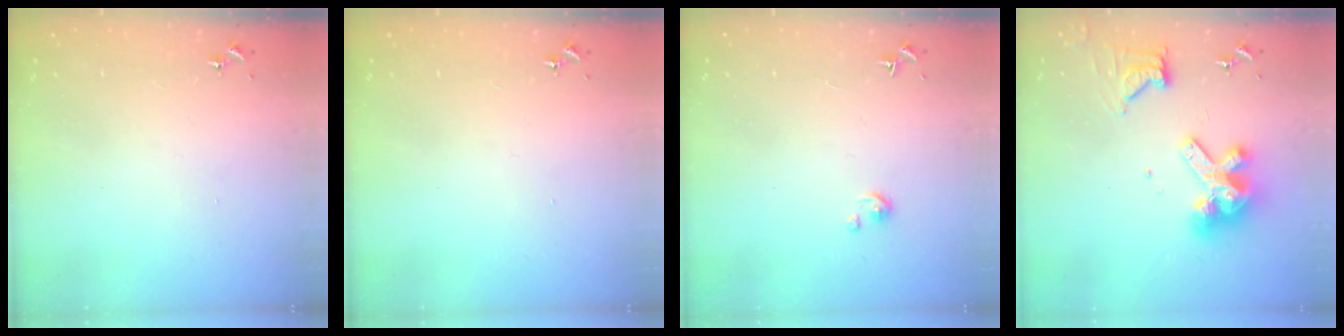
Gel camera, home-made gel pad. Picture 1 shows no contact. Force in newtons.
{"total": 0.0}
{"total": 2.6, "press": 2.6, "slide": 0.3}
{"total": 15.0, "press": 14.8, "slide": 1.9}